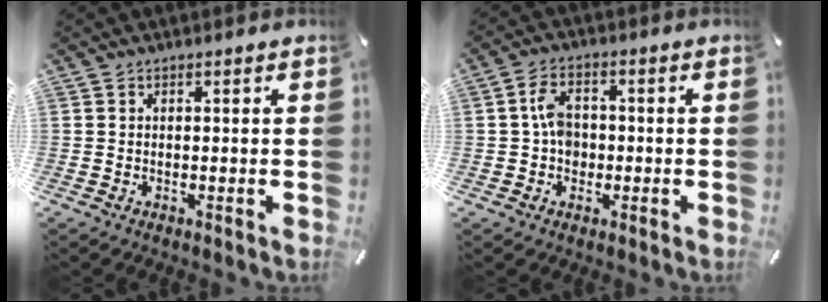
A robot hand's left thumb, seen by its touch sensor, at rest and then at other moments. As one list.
[{"total": 5.7, "force": [-0.3, 4.3, 3.7], "torque": [-0.061, 0.011, -0.005]}]